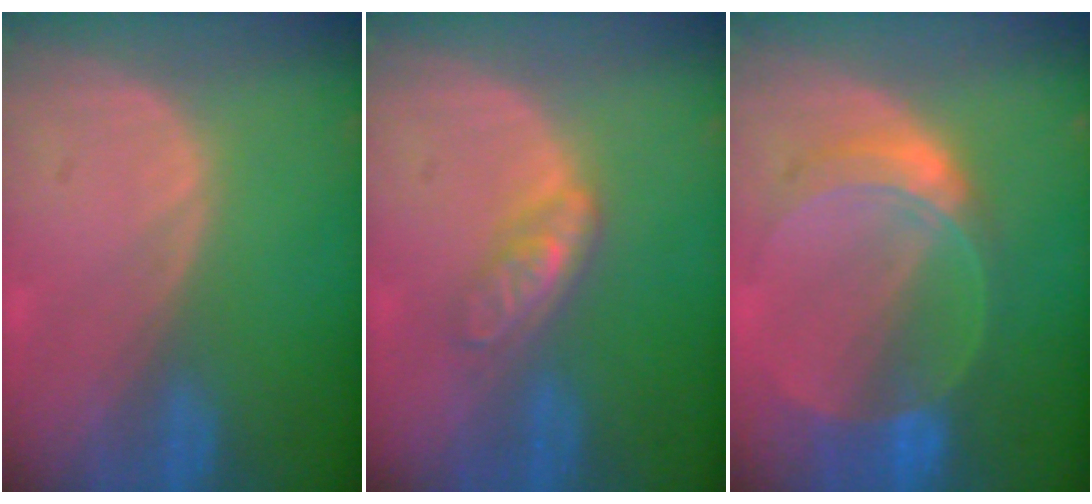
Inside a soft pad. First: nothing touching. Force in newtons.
{"total": 4.5, "press": 3.9, "slide": 2.3}
{"total": 7.3, "press": 6.5, "slide": 3.4}